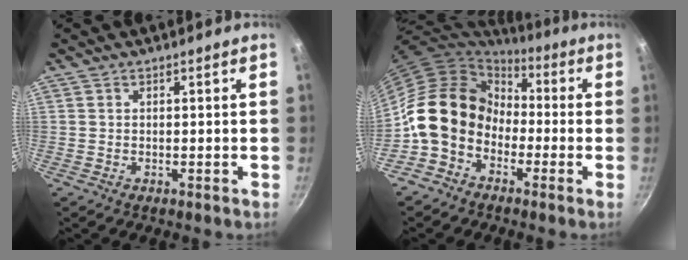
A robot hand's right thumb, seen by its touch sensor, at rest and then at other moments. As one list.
[{"total": 13.8, "force": [-2.4, 11.1, 7.8], "torque": [-0.098, 0.041, -0.059]}]